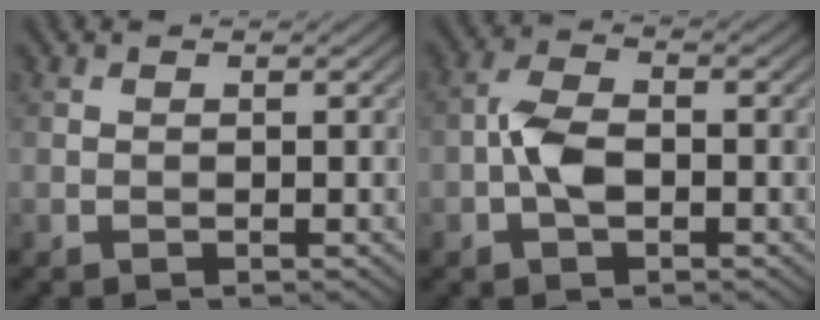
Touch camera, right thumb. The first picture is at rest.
{"total": 4.4, "force": [-1.2, 2.3, 3.5], "torque": [-0.078, 0.007, -0.031]}